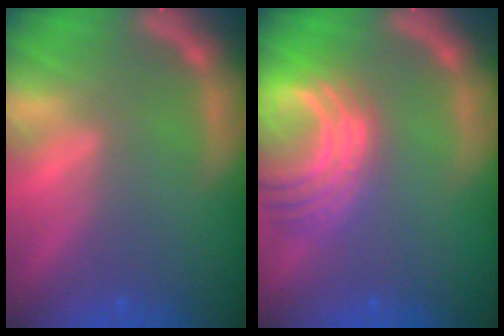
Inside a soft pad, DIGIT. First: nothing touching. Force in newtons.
{"total": 8.5}